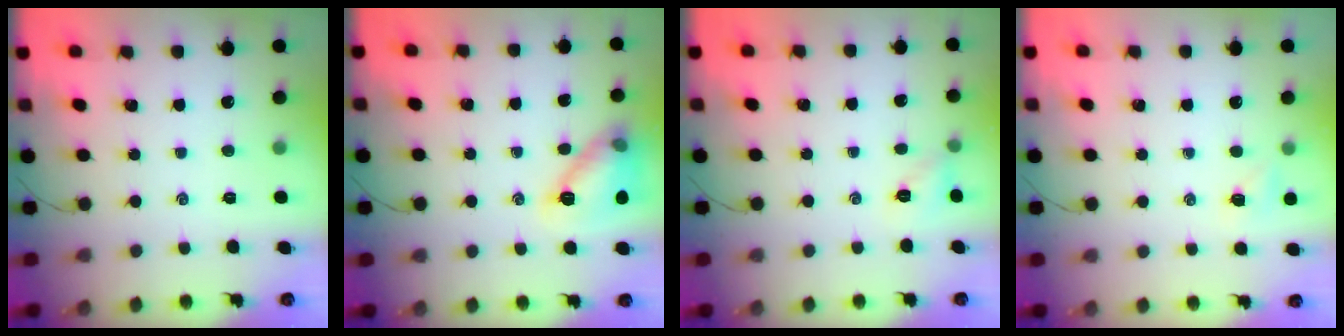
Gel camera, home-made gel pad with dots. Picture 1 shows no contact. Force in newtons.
{"total": 12.2, "press": 12.2, "slide": 0.1}
{"total": 5.3, "press": 5.3, "slide": 0.5}
{"total": 4.0, "press": 3.8, "slide": 1.1}